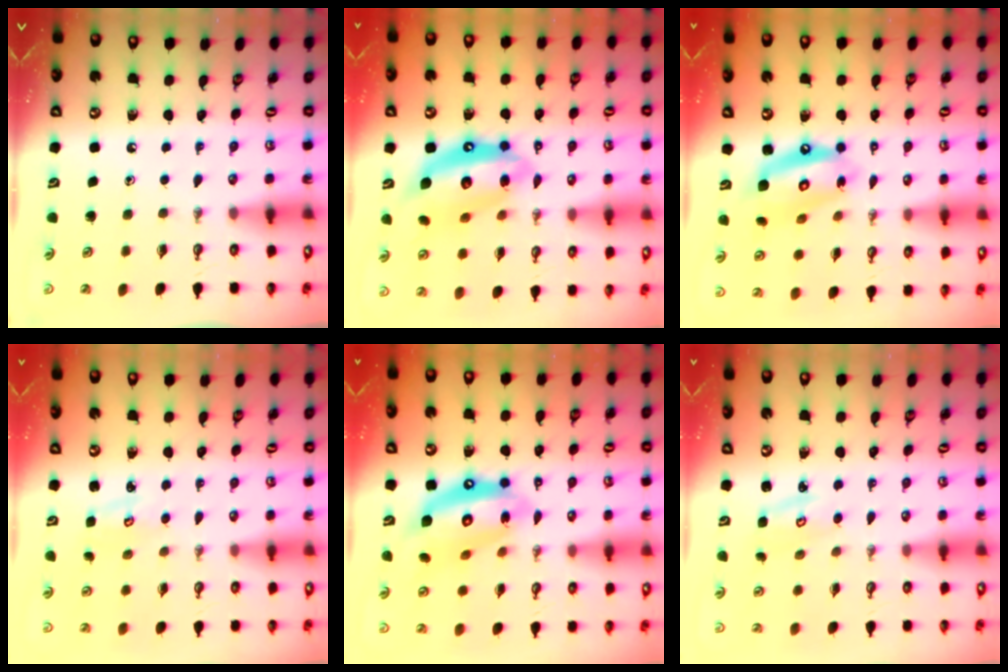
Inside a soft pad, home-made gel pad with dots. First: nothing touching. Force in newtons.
{"total": 15.9, "press": 15.8, "slide": 1.6}
{"total": 13.2, "press": 13.2, "slide": 1.4}
{"total": 2.7, "press": 2.7, "slide": 0.3}
{"total": 15.4, "press": 15.3, "slide": 1.4}
{"total": 2.9, "press": 2.9, "slide": 0.4}